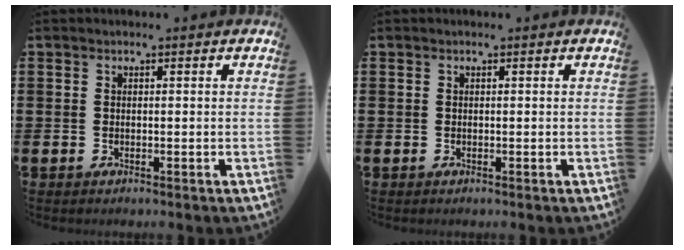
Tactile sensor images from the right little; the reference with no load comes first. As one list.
[{"total": 0.0}]